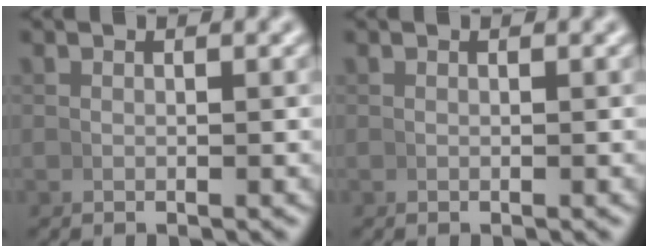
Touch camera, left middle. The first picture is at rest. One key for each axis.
{"total": 0.0}